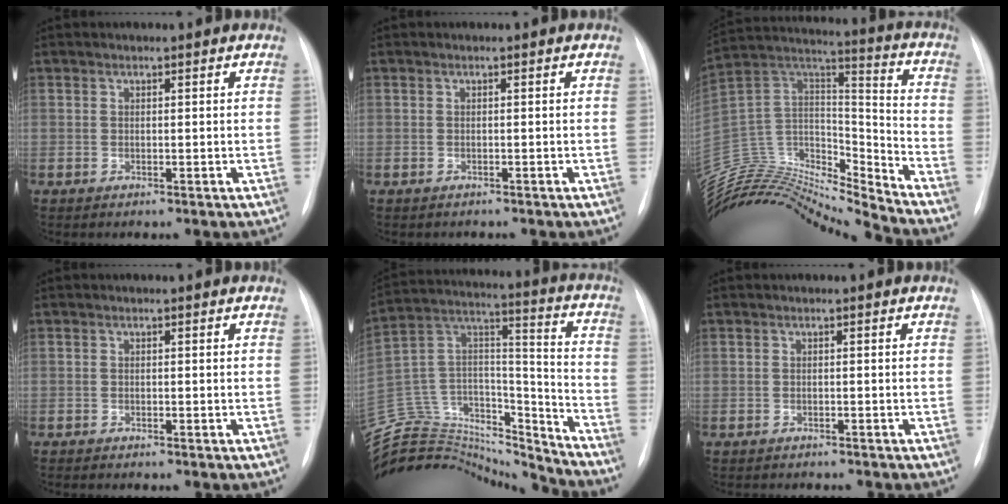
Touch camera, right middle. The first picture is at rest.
{"total": 0.9, "force": [-0.8, 0.4, 0.0], "torque": [-0.007, 0.000, -0.012]}
{"total": 23.5, "force": [-22.5, 2.4, 6.1], "torque": [-0.118, 0.052, -0.383]}
{"total": 1.4, "force": [-1.2, 0.2, 0.5], "torque": [-0.007, -0.003, -0.016]}
{"total": 29.9, "force": [-27.6, 8.4, 7.9], "torque": [-0.208, 0.030, -0.438]}
{"total": 3.9, "force": [-3.6, 1.0, 1.2], "torque": [-0.012, -0.005, -0.043]}